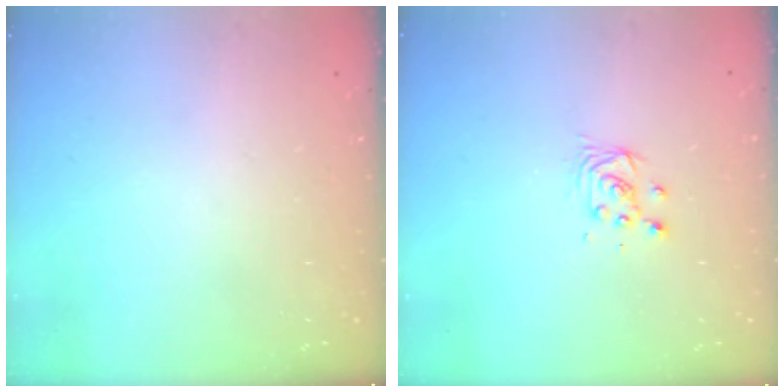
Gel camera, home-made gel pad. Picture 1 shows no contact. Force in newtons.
{"total": 3.1, "press": 3.1, "slide": 0.3}